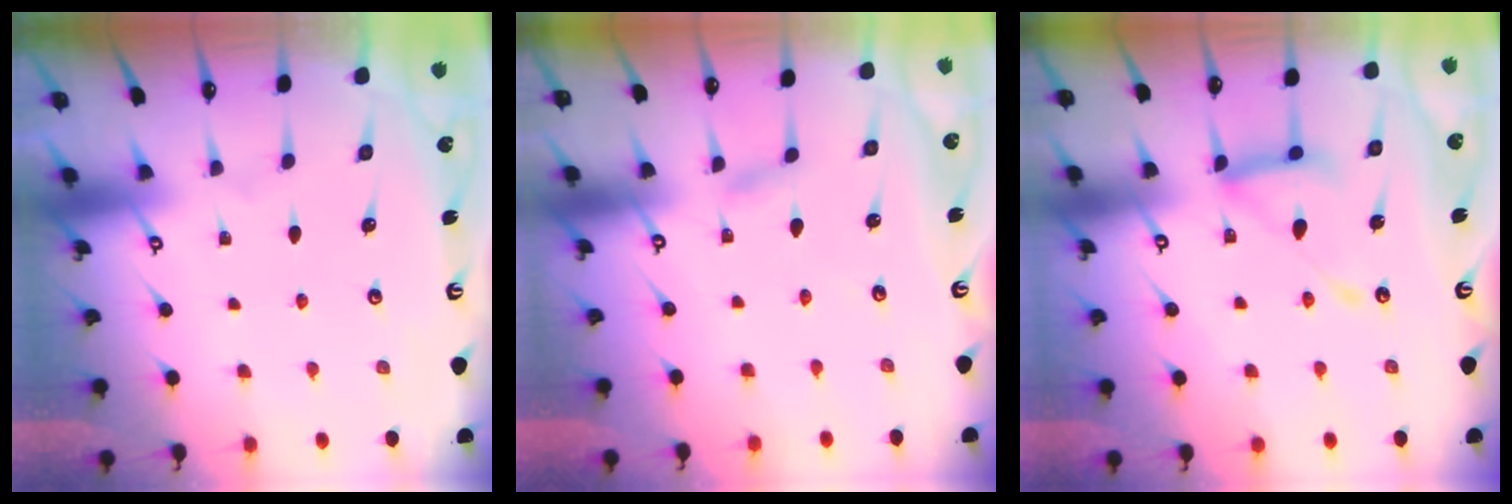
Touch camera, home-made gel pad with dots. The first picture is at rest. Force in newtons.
{"total": 1.5, "press": 1.5, "slide": 0.1}
{"total": 13.2, "press": 13.1, "slide": 1.2}